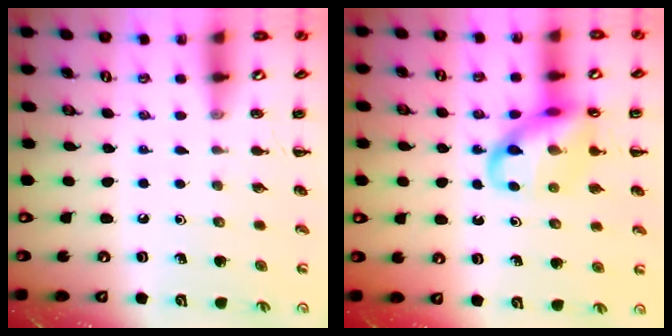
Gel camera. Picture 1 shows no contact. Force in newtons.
{"total": 13.8, "press": 13.6, "slide": 2.1}